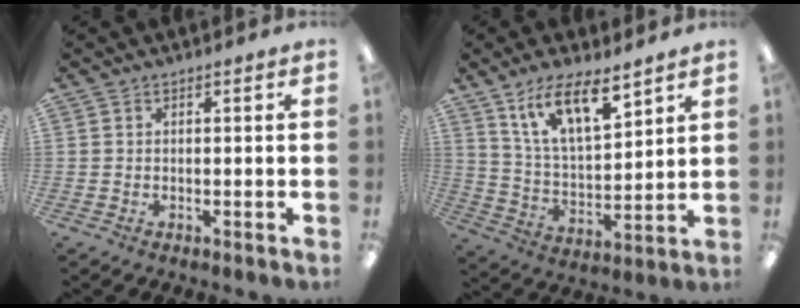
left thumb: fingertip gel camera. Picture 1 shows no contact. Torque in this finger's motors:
{"motor_torque": [0.48, -0.01, 1.29, -1.47, 0.07]}